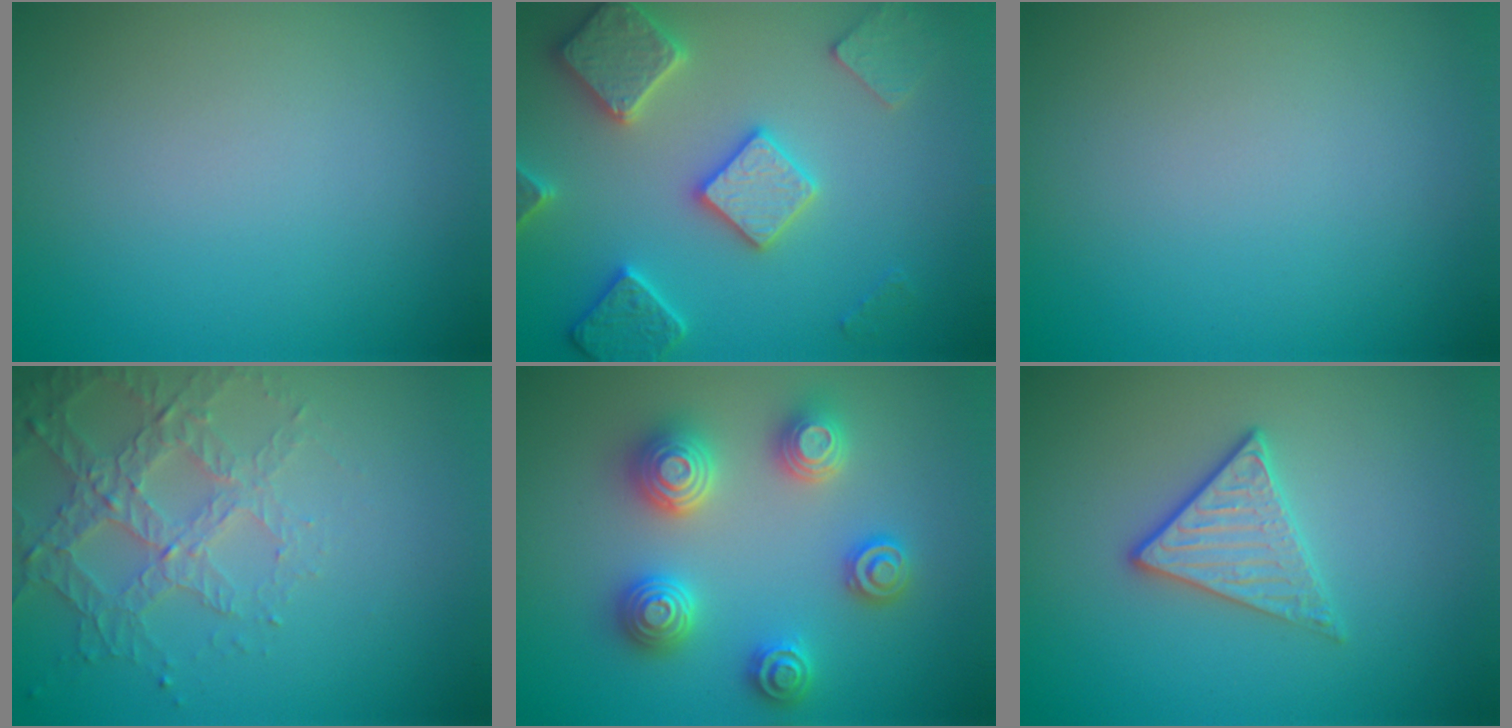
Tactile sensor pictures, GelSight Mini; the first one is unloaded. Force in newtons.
{"total": 5.7, "press": 5.6, "slide": 1.3}
{"total": 0.0}
{"total": 4.1, "press": 3.2, "slide": 2.5}
{"total": 4.7, "press": 4.6, "slide": 0.8}
{"total": 2.9, "press": 2.6, "slide": 1.2}